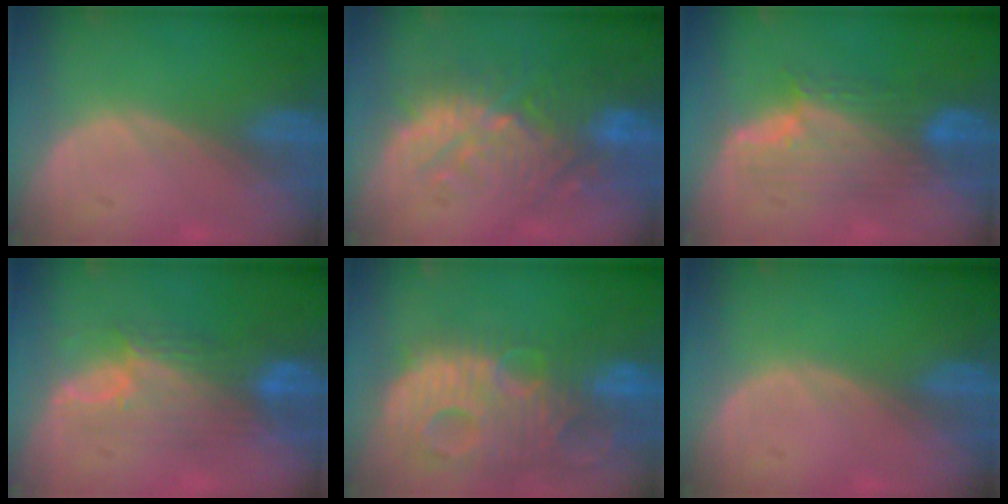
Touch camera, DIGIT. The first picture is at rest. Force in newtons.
{"total": 10.8, "press": 10.0, "slide": 3.9}
{"total": 7.7, "press": 7.6, "slide": 0.7}
{"total": 7.7, "press": 7.5, "slide": 1.7}
{"total": 14.0, "press": 12.1, "slide": 7.2}
{"total": 0.0}